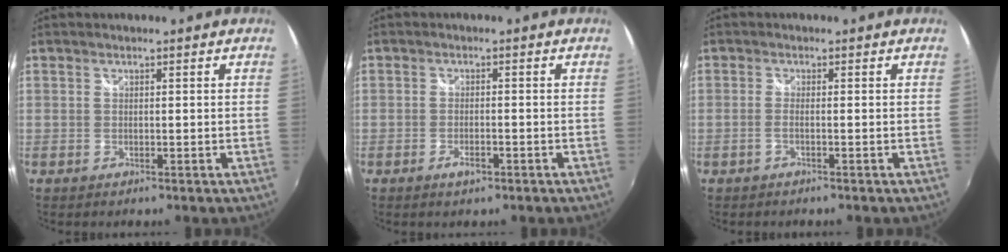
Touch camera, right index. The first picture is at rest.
{"total": 2.5, "force": [-1.4, 1.0, 1.9], "torque": [-0.040, -0.004, -0.026]}
{"total": 1.2, "force": [-0.6, -0.2, 1.0], "torque": [-0.021, -0.001, -0.013]}